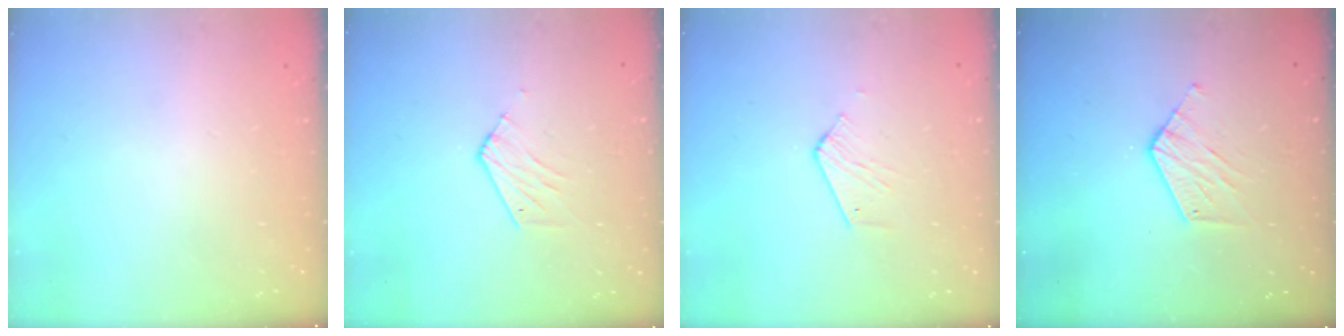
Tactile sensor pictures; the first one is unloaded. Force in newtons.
{"total": 4.0, "press": 3.9, "slide": 0.3}
{"total": 2.8, "press": 2.8, "slide": 0.4}
{"total": 7.1, "press": 7.1, "slide": 0.3}